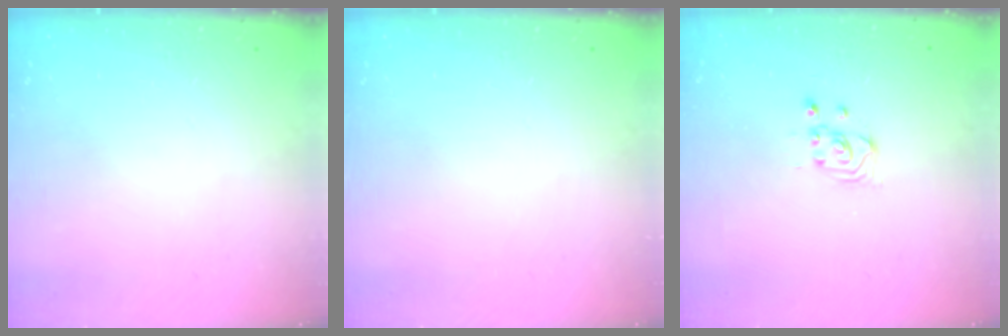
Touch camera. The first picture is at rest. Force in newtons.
{"total": 0.0}
{"total": 2.5, "press": 2.5, "slide": 0.3}